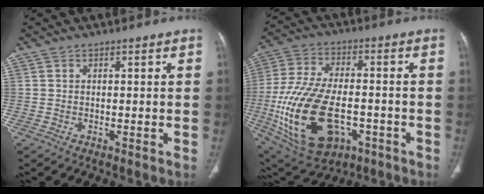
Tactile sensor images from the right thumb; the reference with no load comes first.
{"total": 23.5, "force": [-6.1, 13.3, 18.3], "torque": [-0.365, 0.006, -0.081]}